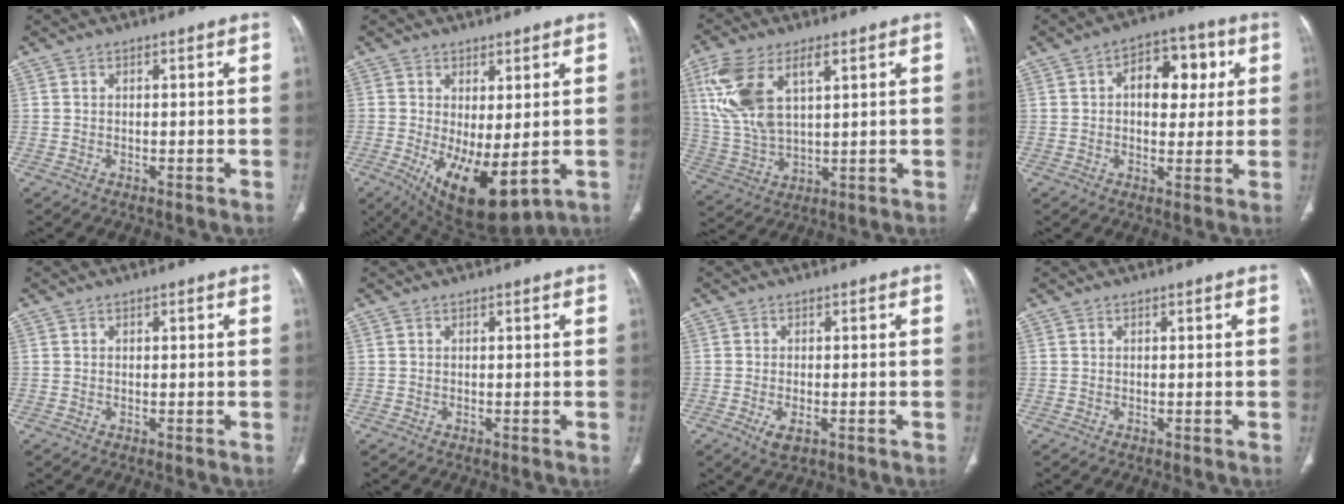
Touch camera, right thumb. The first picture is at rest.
{"total": 12.3, "force": [-2.2, 5.0, 11.0], "torque": [-0.177, -0.023, -0.011]}
{"total": 14.2, "force": [5.3, 6.9, 11.2], "torque": [-0.247, -0.008, 0.113]}
{"total": 10.9, "force": [2.5, 6.8, 8.1], "torque": [-0.074, 0.014, 0.032]}
{"total": 0.0}
{"total": 0.0}
{"total": 3.2, "force": [-1.3, 1.5, 2.5], "torque": [-0.047, -0.004, -0.019]}
{"total": 0.0}